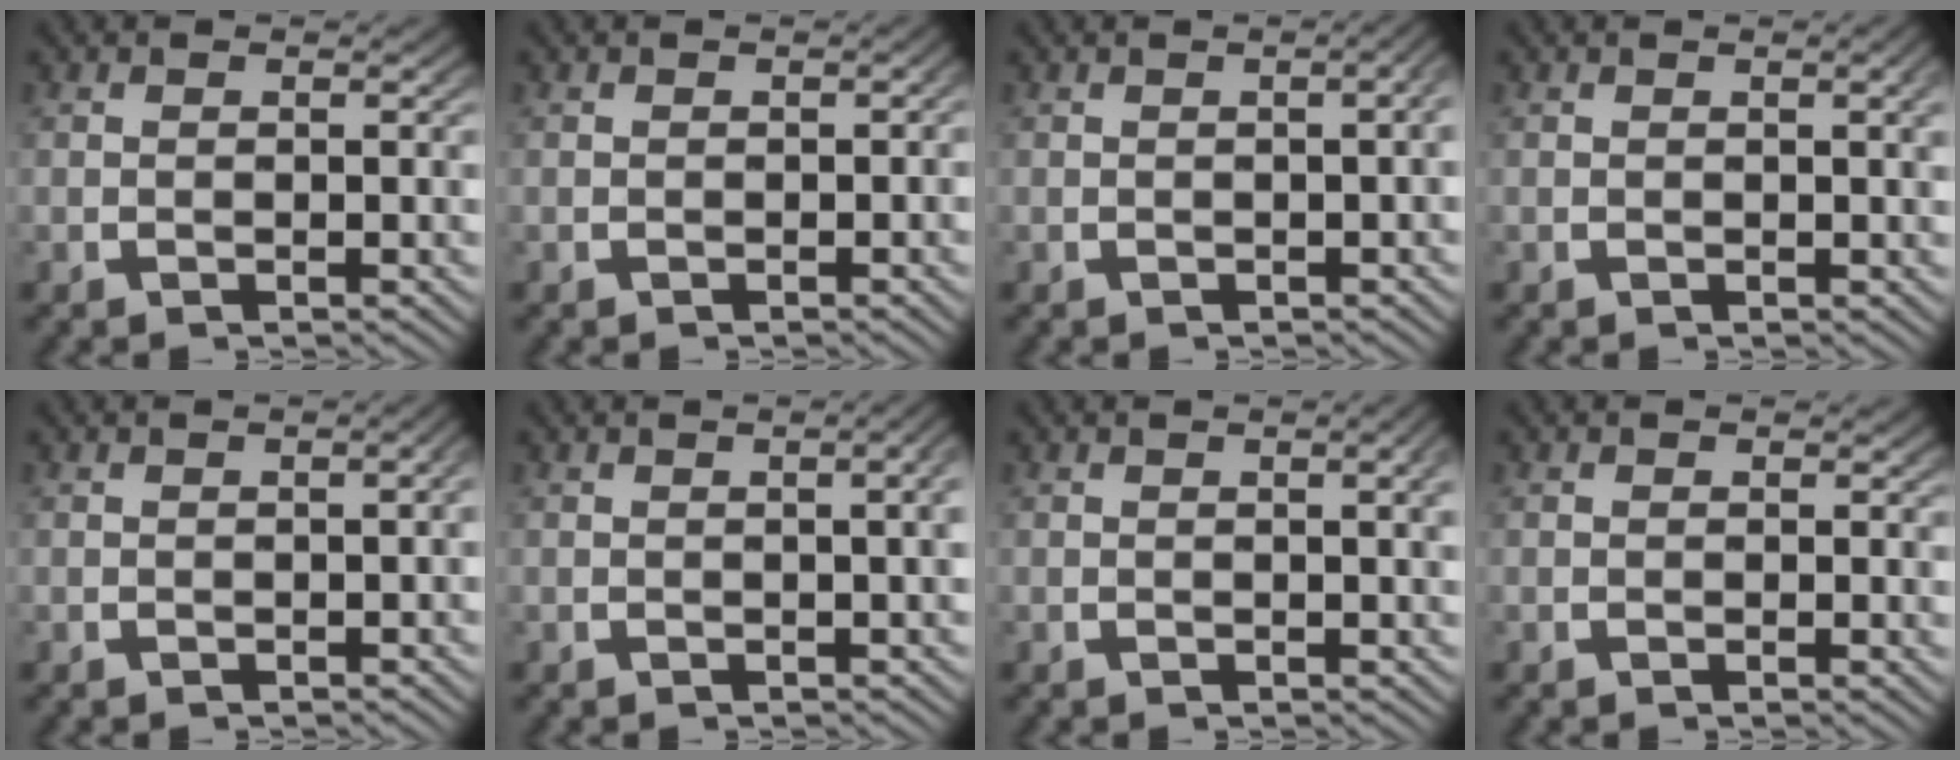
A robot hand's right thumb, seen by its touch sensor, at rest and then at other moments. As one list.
[{"total": 0.6, "force": [-0.3, 0.4, 0.3], "torque": [-0.003, -0.004, -0.006]}, {"total": 2.1, "force": [-0.2, 0.6, 2.0], "torque": [-0.024, 0.010, -0.003]}, {"total": 1.0, "force": [0.2, 0.1, 1.0], "torque": [-0.013, 0.001, 0.006]}, {"total": 1.0, "force": [-0.4, 0.2, 0.8], "torque": [-0.013, 0.002, -0.005]}, {"total": 2.5, "force": [0.1, 0.6, 2.4], "torque": [-0.024, 0.011, 0.000]}, {"total": 1.5, "force": [0.2, 0.2, 1.5], "torque": [-0.017, 0.003, 0.005]}, {"total": 0.5, "force": [0.3, 0.4, 0.2], "torque": [-0.003, -0.005, 0.005]}]